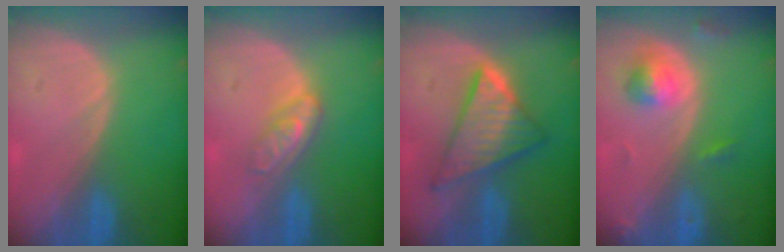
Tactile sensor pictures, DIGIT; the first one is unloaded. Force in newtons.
{"total": 4.5, "press": 3.9, "slide": 2.2}
{"total": 8.6, "press": 8.6, "slide": 0.5}
{"total": 4.4, "press": 4.4, "slide": 0.6}